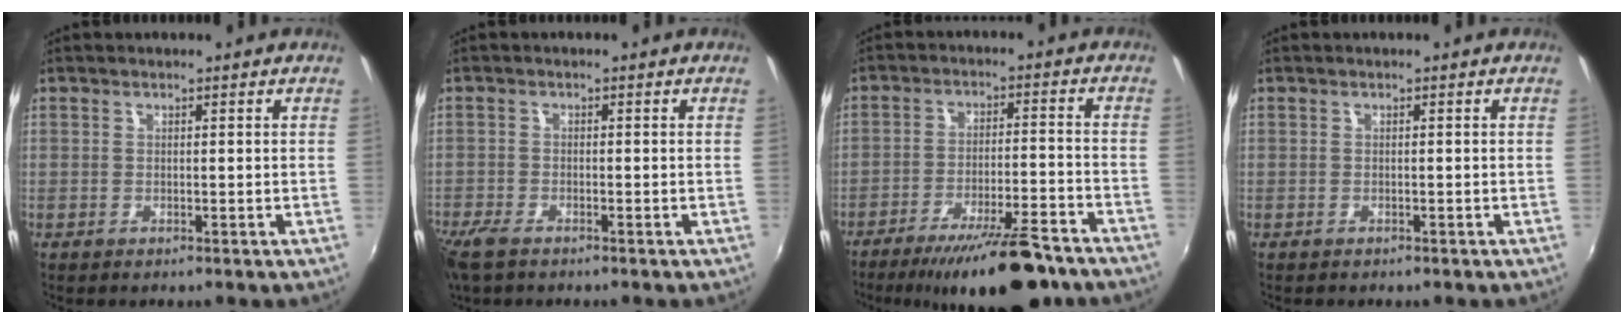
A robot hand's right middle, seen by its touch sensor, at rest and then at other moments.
{"total": 4.9, "force": [-3.7, 2.0, 2.6], "torque": [-0.072, -0.018, -0.076]}
{"total": 16.5, "force": [-13.1, 3.3, 9.4], "torque": [-0.163, -0.017, -0.192]}
{"total": 0.6, "force": [-0.5, 0.3, 0.1], "torque": [-0.004, -0.003, -0.009]}